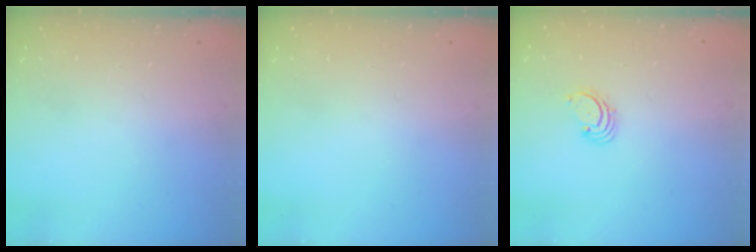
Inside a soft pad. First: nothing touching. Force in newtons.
{"total": 0.0}
{"total": 1.7, "press": 1.7, "slide": 0.2}